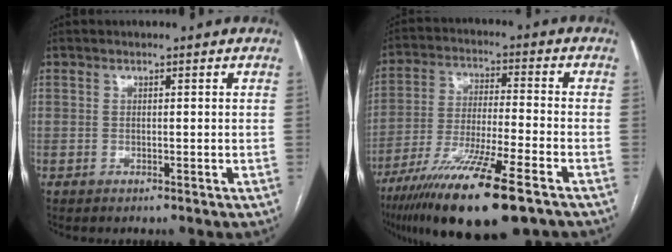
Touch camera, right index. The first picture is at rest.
{"total": 18.4, "force": [-12.0, 1.7, 13.8], "torque": [-0.239, -0.047, -0.207]}